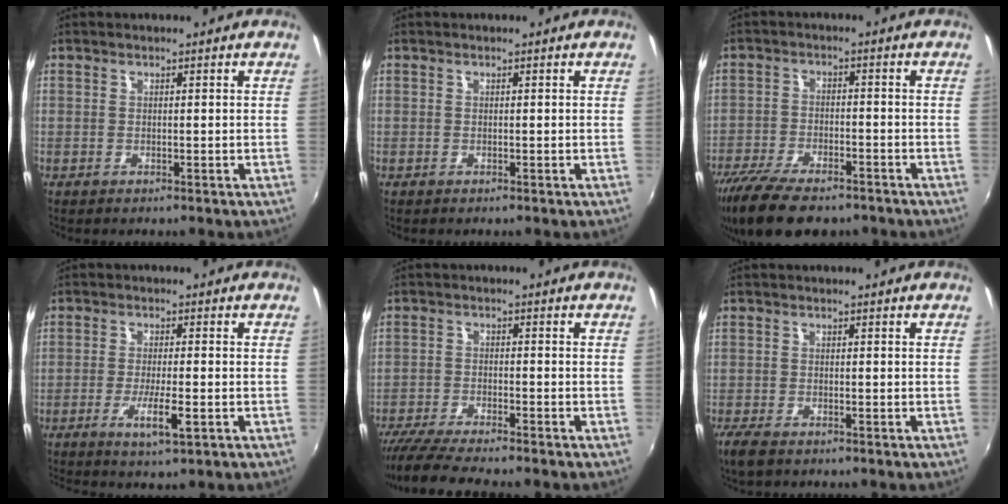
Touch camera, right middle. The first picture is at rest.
{"total": 0.0}
{"total": 15.2, "force": [-11.6, 5.2, 8.3], "torque": [-0.182, -0.040, -0.193]}
{"total": 5.2, "force": [-2.3, 0.5, 4.7], "torque": [-0.094, -0.010, -0.039]}
{"total": 9.5, "force": [-8.5, 0.3, 4.4], "torque": [-0.109, -0.029, -0.147]}
{"total": 3.7, "force": [-2.8, 1.2, 2.2], "torque": [-0.054, -0.013, -0.052]}